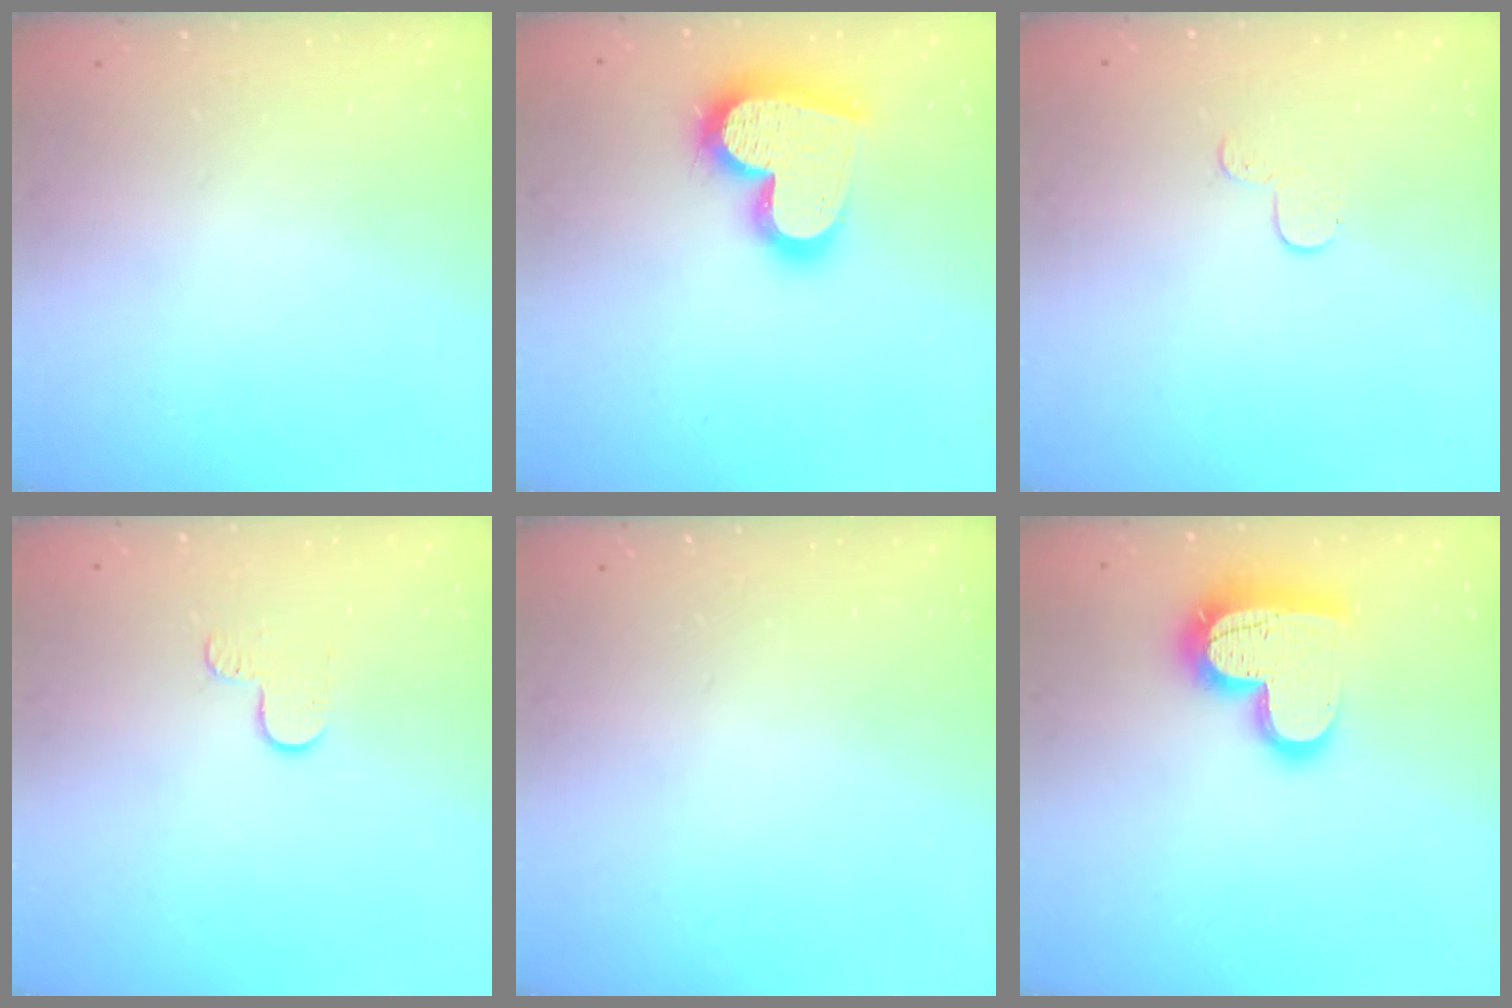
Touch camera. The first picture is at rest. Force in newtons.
{"total": 21.6, "press": 21.5, "slide": 1.8}
{"total": 3.3, "press": 3.3, "slide": 0.4}
{"total": 4.1, "press": 4.1, "slide": 0.5}
{"total": 0.0}
{"total": 18.5, "press": 18.4, "slide": 1.3}